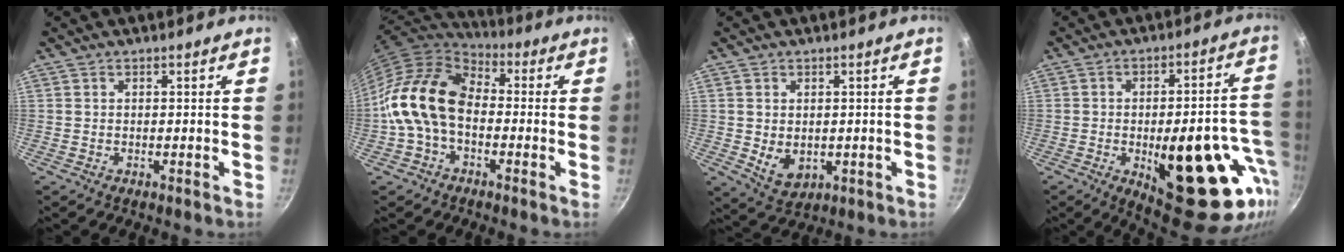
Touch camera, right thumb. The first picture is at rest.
{"total": 15.1, "force": [-1.8, 10.4, 10.8], "torque": [-0.177, 0.040, -0.053]}
{"total": 5.8, "force": [-0.2, 4.2, 4.0], "torque": [-0.062, -0.011, 0.010]}
{"total": 26.1, "force": [-7.6, 10.9, 22.4], "torque": [-0.241, 0.018, -0.085]}